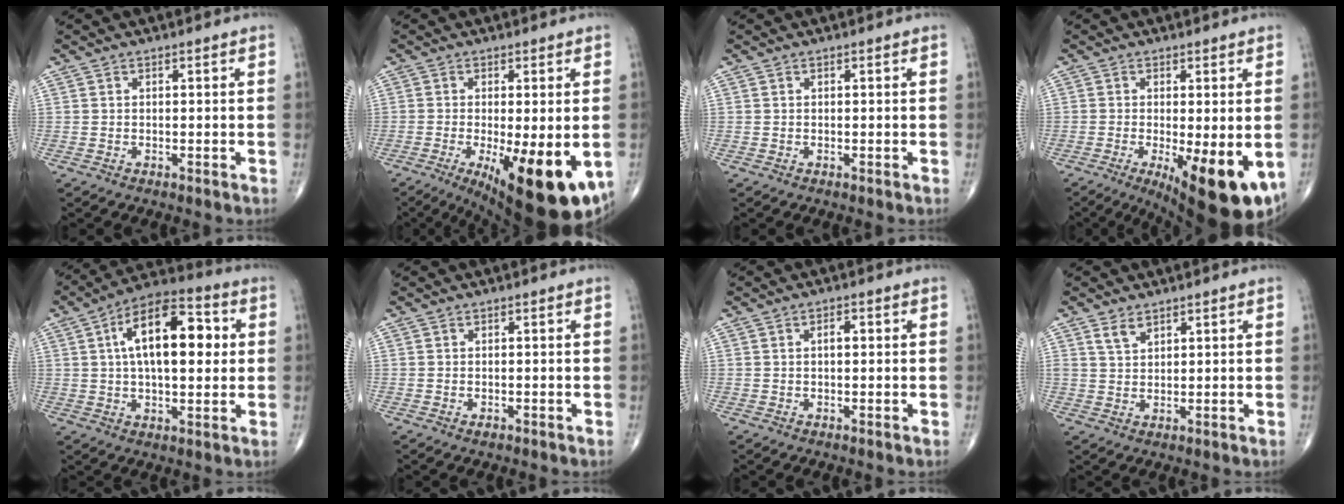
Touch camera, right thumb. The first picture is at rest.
{"total": 17.9, "force": [-5.7, 5.6, 16.0], "torque": [-0.193, -0.027, -0.068]}
{"total": 0.0}
{"total": 14.5, "force": [-4.5, 4.6, 13.1], "torque": [-0.148, -0.022, -0.052]}
{"total": 17.4, "force": [3.3, 8.3, 14.9], "torque": [-0.221, 0.020, 0.046]}
{"total": 0.8, "force": [-0.4, 0.4, 0.5], "torque": [-0.006, 0.000, -0.006]}
{"total": 1.7, "force": [0.2, 0.9, 1.4], "torque": [-0.024, 0.005, 0.002]}
{"total": 2.8, "force": [2.0, 1.5, 1.4], "torque": [-0.022, -0.012, 0.043]}